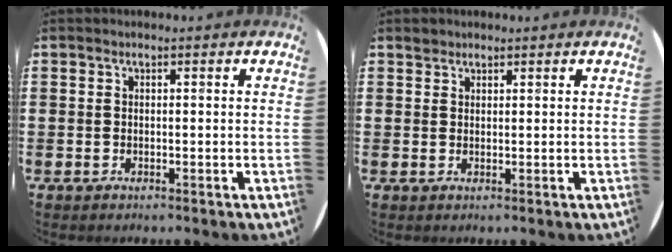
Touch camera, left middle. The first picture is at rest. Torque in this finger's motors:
{"motor_torque": [-0.09, 0.10, 0.00, 0.00]}